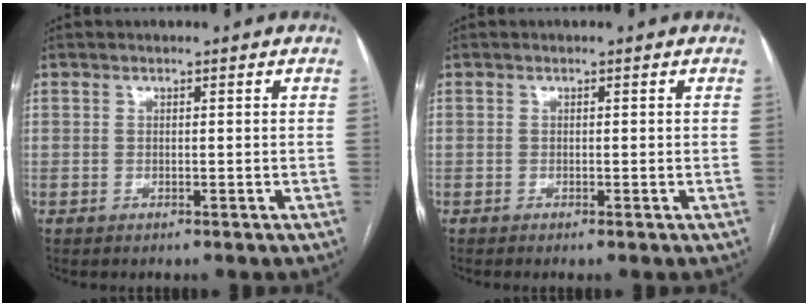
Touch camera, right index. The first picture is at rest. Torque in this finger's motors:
{"motor_torque": [0.11, 0.13, -0.08, 0.01]}